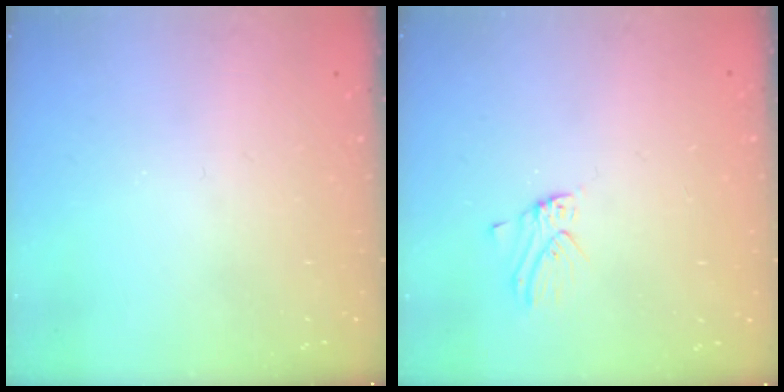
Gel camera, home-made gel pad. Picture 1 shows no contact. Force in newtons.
{"total": 1.4, "press": 1.4, "slide": 0.1}